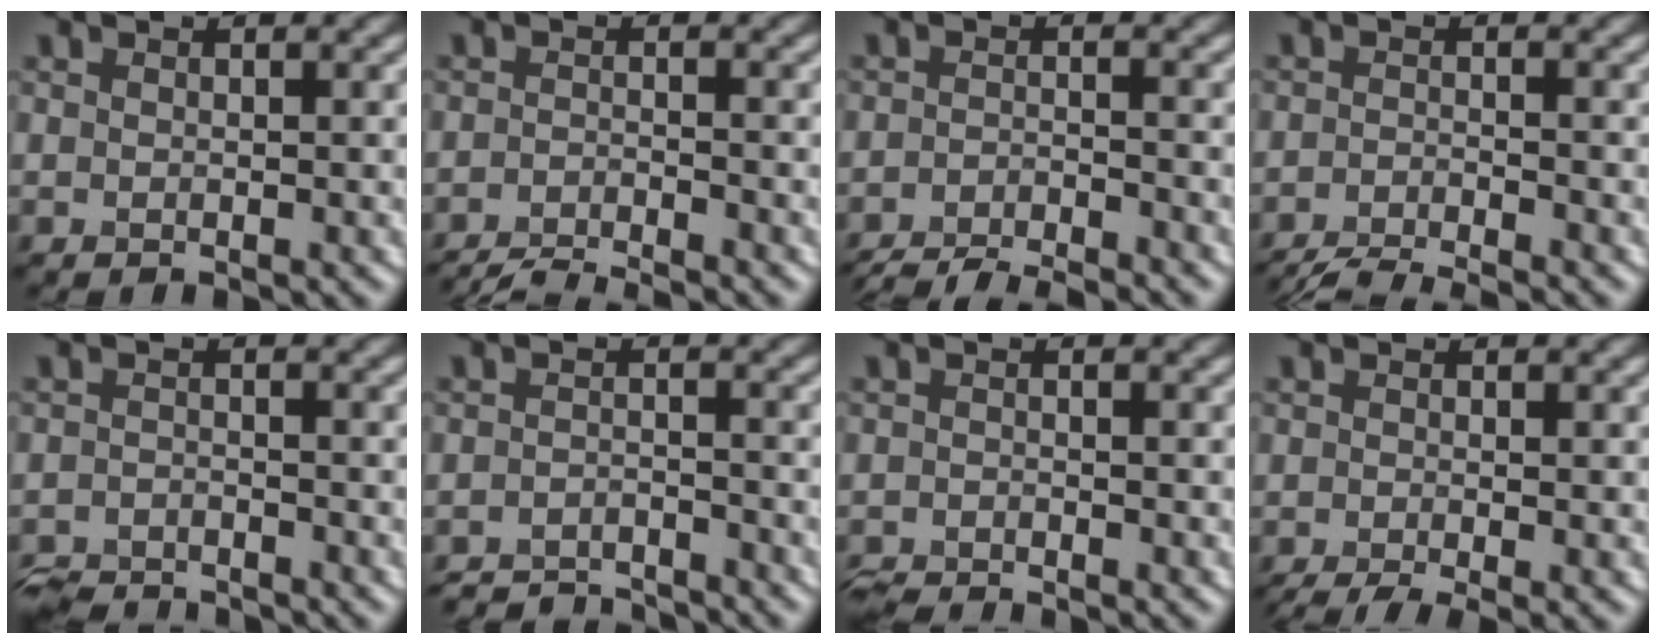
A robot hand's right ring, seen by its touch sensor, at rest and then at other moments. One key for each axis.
{"total": 4.2, "fx": -3.9, "fy": 0.4, "fz": 1.6, "tx": -0.027, "ty": -0.010, "tz": -0.071}
{"total": 5.7, "fx": -5.2, "fy": 0.8, "fz": 2.2, "tx": -0.036, "ty": -0.015, "tz": -0.086}
{"total": 5.2, "fx": -4.7, "fy": 0.6, "fz": 2.1, "tx": -0.038, "ty": -0.019, "tz": -0.083}
{"total": 4.4, "fx": -4.2, "fy": 0.8, "fz": 0.9, "tx": -0.017, "ty": -0.017, "tz": -0.080}
{"total": 4.2, "fx": -4.1, "fy": 0.5, "fz": 0.7, "tx": -0.009, "ty": -0.003, "tz": -0.070}
{"total": 2.4, "fx": -2.4, "fy": 0.1, "fz": 0.4, "tx": -0.012, "ty": -0.012, "tz": -0.047}
{"total": 3.9, "fx": -2.5, "fy": 0.9, "fz": 2.8, "tx": -0.039, "ty": -0.010, "tz": -0.043}